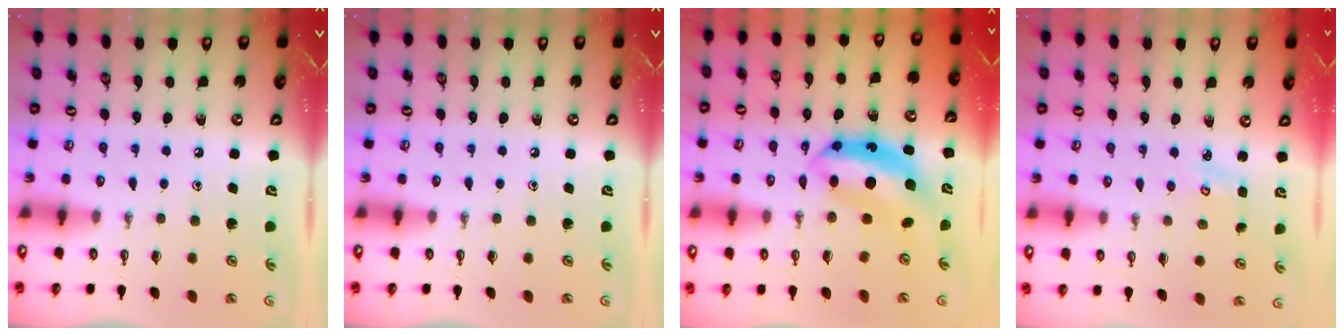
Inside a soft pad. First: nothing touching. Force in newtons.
{"total": 0.0}
{"total": 8.9, "press": 8.9, "slide": 0.7}
{"total": 2.6, "press": 2.6, "slide": 0.3}